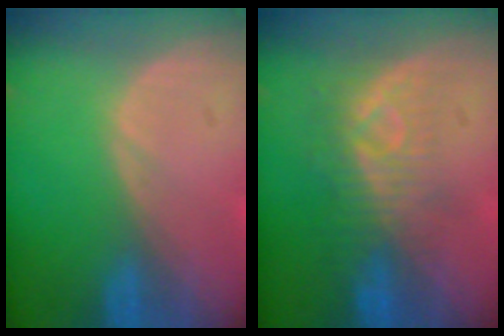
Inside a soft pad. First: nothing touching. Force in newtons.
{"total": 8.2, "press": 7.4, "slide": 3.6}